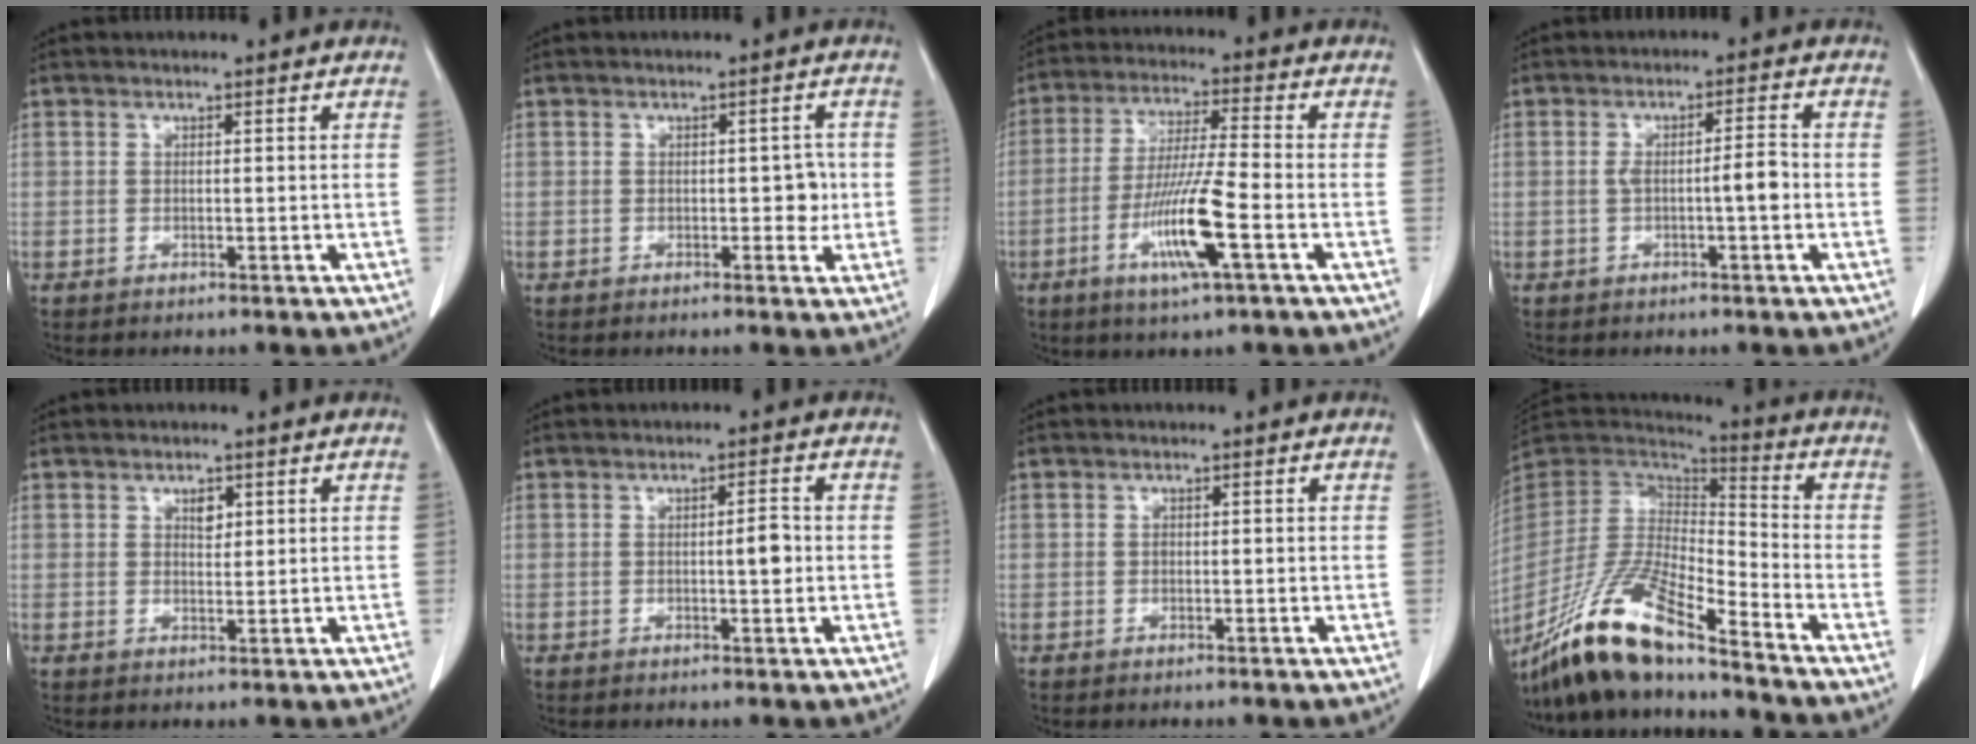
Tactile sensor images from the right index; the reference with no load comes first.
{"total": 2.6, "force": [-0.2, 1.5, 2.1], "torque": [-0.018, 0.010, -0.002]}
{"total": 11.0, "force": [-4.0, 0.0, 10.2], "torque": [-0.202, -0.016, -0.076]}
{"total": 3.9, "force": [-0.8, 0.3, 3.8], "torque": [-0.065, 0.010, -0.010]}
{"total": 1.9, "force": [0.9, 1.0, 1.3], "torque": [-0.018, -0.003, 0.016]}
{"total": 2.7, "force": [-0.2, 0.6, 2.7], "torque": [-0.040, 0.002, -0.003]}
{"total": 0.5, "force": [-0.1, 0.4, 0.3], "torque": [-0.004, 0.002, -0.003]}
{"total": 18.1, "force": [-14.2, 2.2, 11.0], "torque": [-0.229, -0.024, -0.272]}